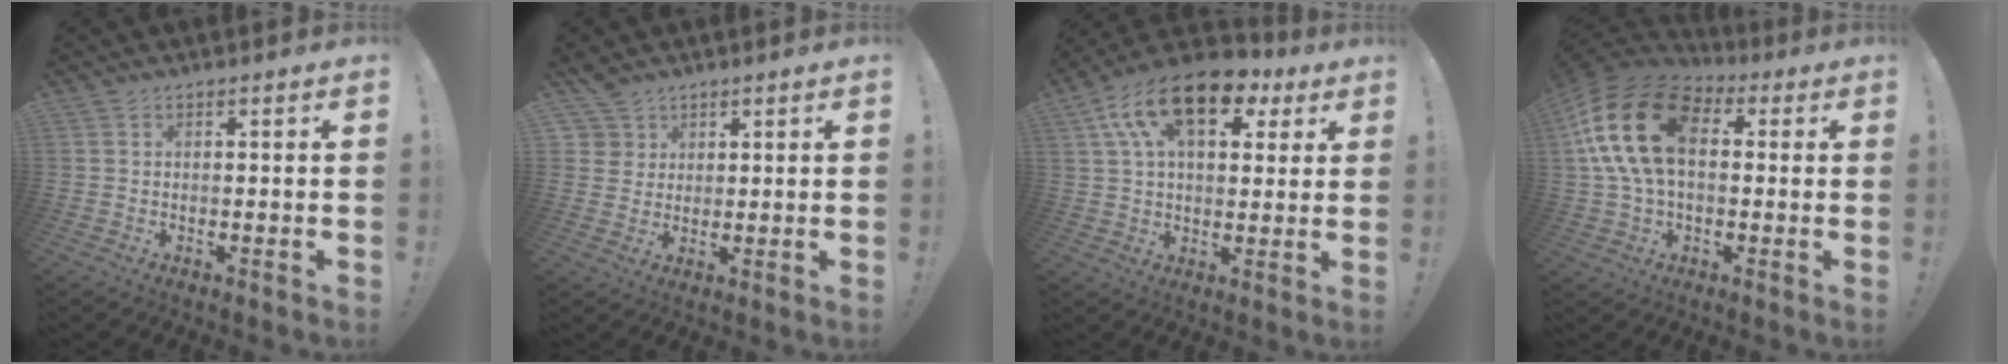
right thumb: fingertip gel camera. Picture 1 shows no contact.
{"total": 5.3, "force": [3.2, 4.2, 0.6], "torque": [-0.013, -0.018, 0.063]}
{"total": 18.0, "force": [8.3, 9.9, 12.6], "torque": [-0.205, -0.027, 0.147]}
{"total": 21.2, "force": [4.6, 12.9, 16.2], "torque": [-0.313, 0.008, 0.085]}